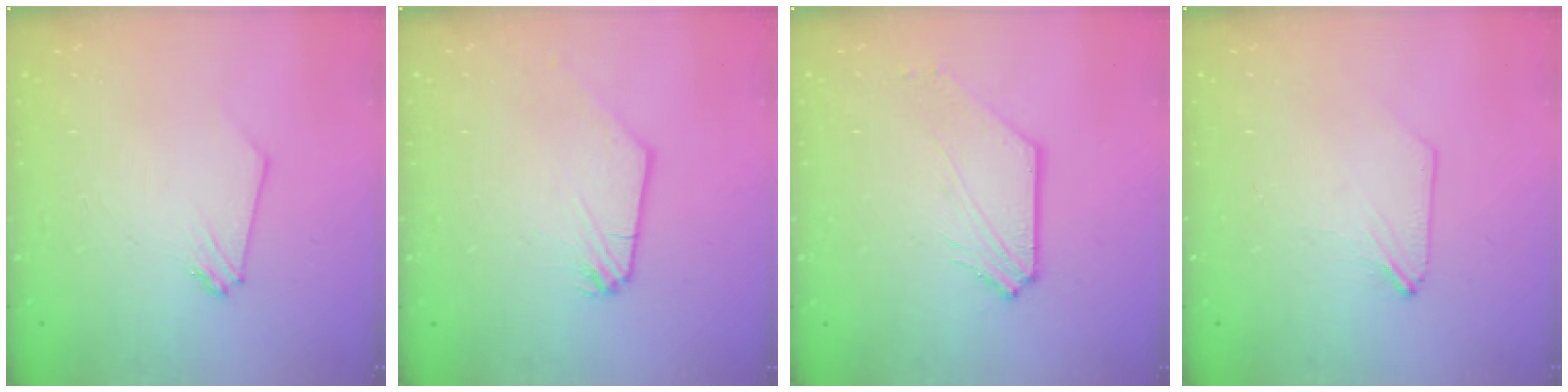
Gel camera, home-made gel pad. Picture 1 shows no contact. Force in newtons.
{"total": 0.0}
{"total": 4.0, "press": 4.0, "slide": 0.7}
{"total": 0.6, "press": 0.6, "slide": 0.1}